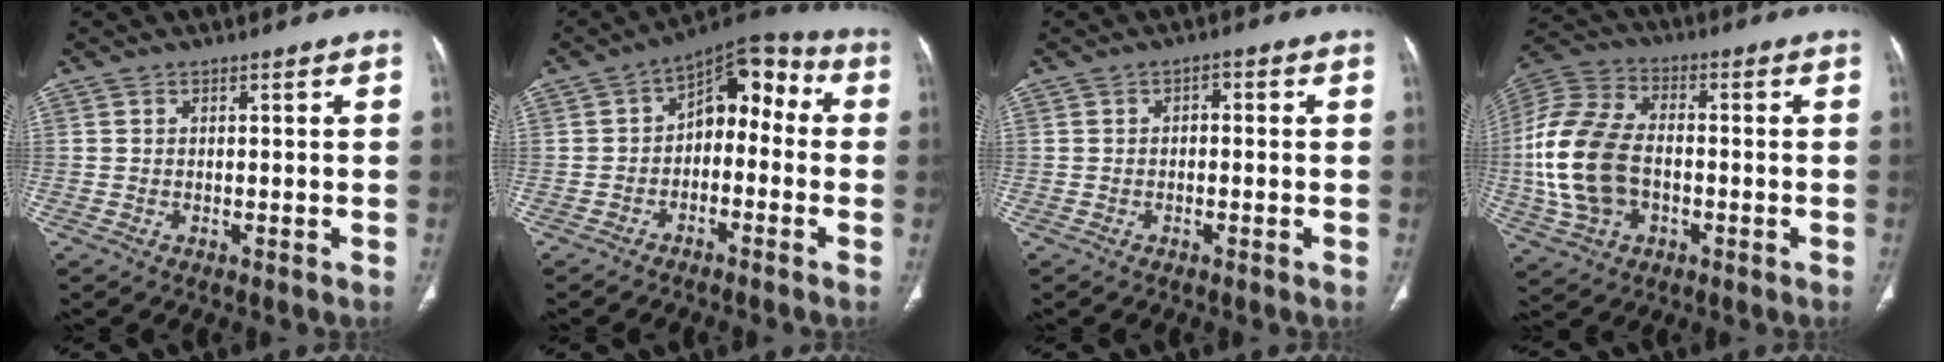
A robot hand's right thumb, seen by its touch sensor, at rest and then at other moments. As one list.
[{"total": 10.5, "force": [-0.8, 6.9, 7.9], "torque": [-0.070, 0.052, -0.029]}, {"total": 1.6, "force": [-0.2, 1.1, 1.2], "torque": [-0.012, 0.012, -0.008]}, {"total": 17.5, "force": [-2.1, 11.5, 13.0], "torque": [-0.278, 0.020, -0.035]}]